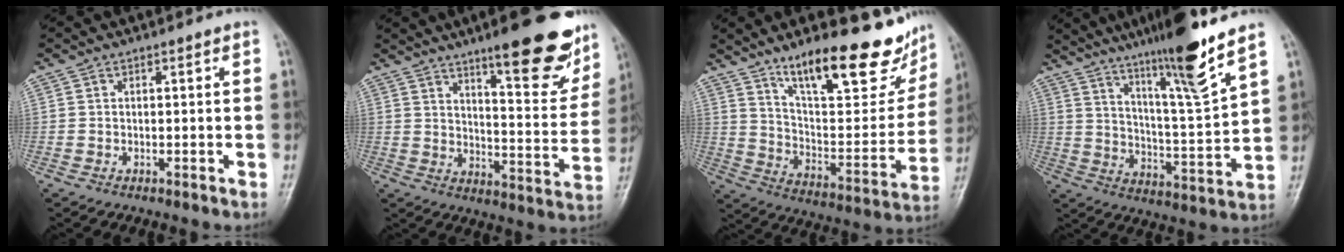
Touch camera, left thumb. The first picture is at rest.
{"total": 18.5, "force": [12.2, 4.5, 13.2], "torque": [-0.131, -0.071, 0.176]}
{"total": 24.9, "force": [16.6, 7.5, 17.0], "torque": [-0.202, -0.073, 0.264]}
{"total": 16.4, "force": [11.8, -0.3, 11.5], "torque": [-0.181, -0.067, 0.197]}